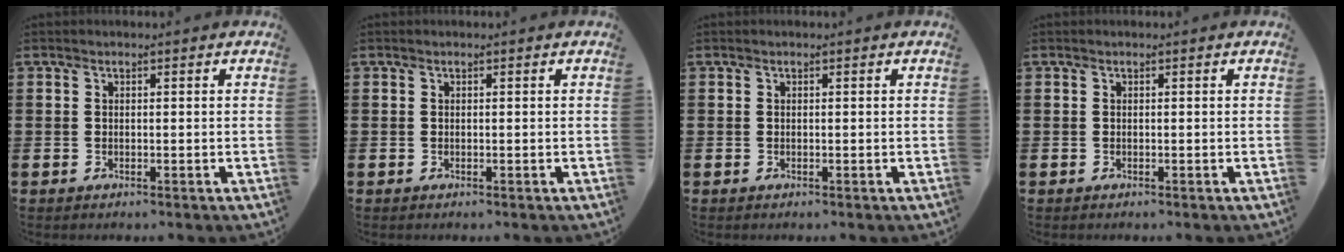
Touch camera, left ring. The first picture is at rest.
{"total": 0.0}
{"total": 0.0}
{"total": 0.0}